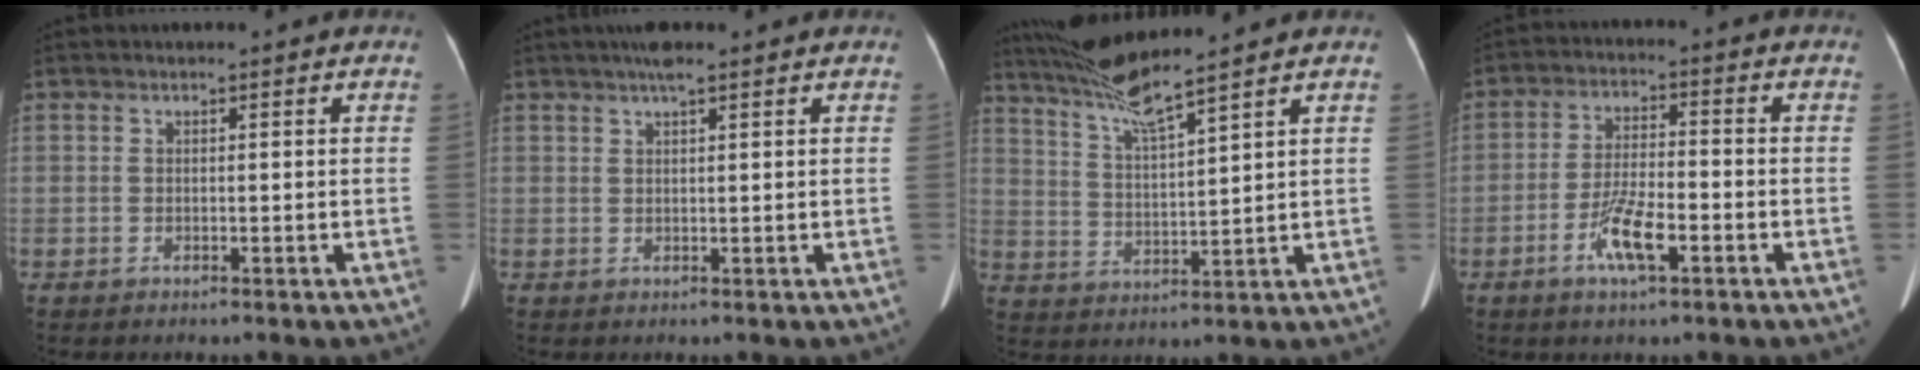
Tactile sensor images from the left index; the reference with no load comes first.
{"total": 2.8, "force": [2.0, 0.2, 1.9], "torque": [-0.036, 0.013, 0.034]}
{"total": 8.7, "force": [7.5, -1.5, 4.2], "torque": [-0.085, -0.002, 0.143]}
{"total": 7.0, "force": [-3.4, 1.5, 5.9], "torque": [-0.119, -0.002, -0.065]}